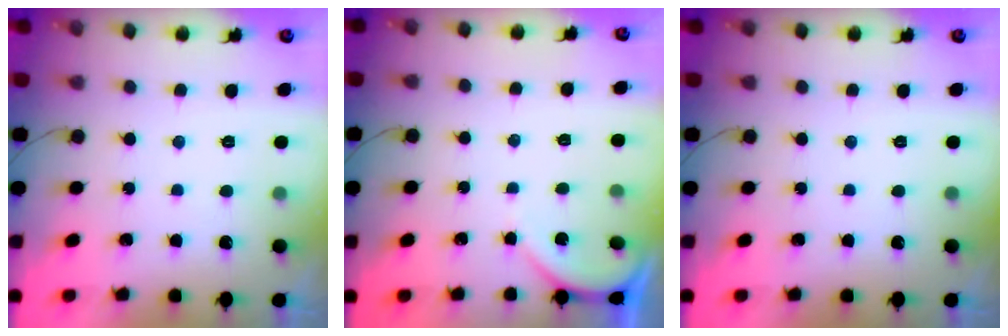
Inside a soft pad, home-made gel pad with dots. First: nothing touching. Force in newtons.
{"total": 3.1, "press": 3.1, "slide": 0.2}
{"total": 0.0}